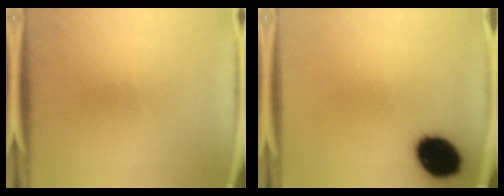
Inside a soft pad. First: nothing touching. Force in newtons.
{"total": 14.6}